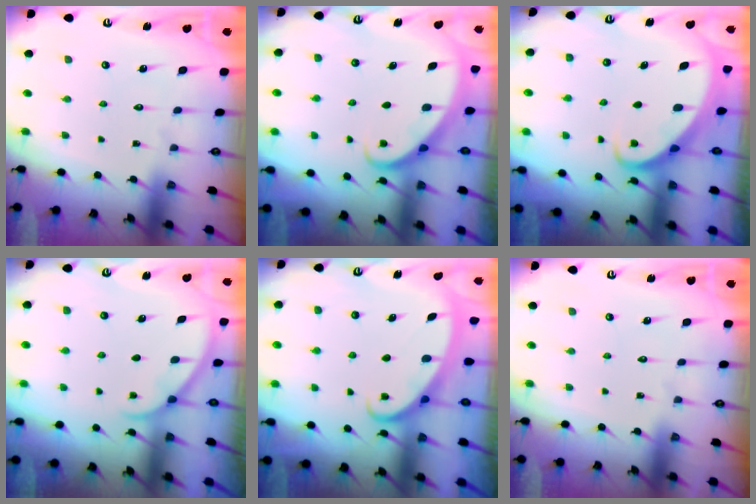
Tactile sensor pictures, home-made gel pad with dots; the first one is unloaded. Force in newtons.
{"total": 2.9, "press": 2.9, "slide": 0.2}
{"total": 2.8, "press": 2.8, "slide": 0.4}
{"total": 0.8, "press": 0.8, "slide": 0.2}
{"total": 2.6, "press": 2.5, "slide": 0.4}
{"total": 0.0}